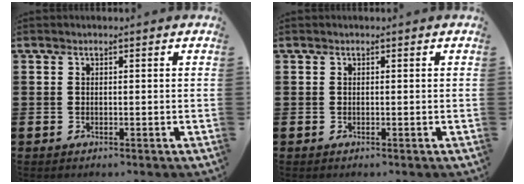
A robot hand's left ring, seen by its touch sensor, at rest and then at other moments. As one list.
[{"total": 0.0}]